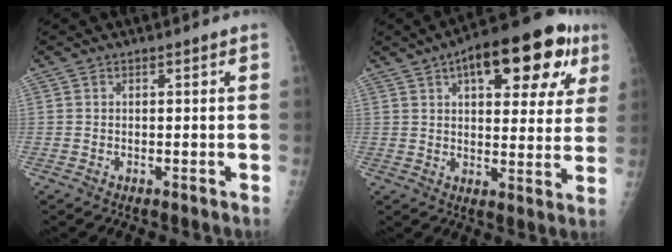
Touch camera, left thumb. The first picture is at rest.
{"total": 20.5, "force": [9.4, 8.9, 15.9], "torque": [-0.187, 0.005, 0.126]}